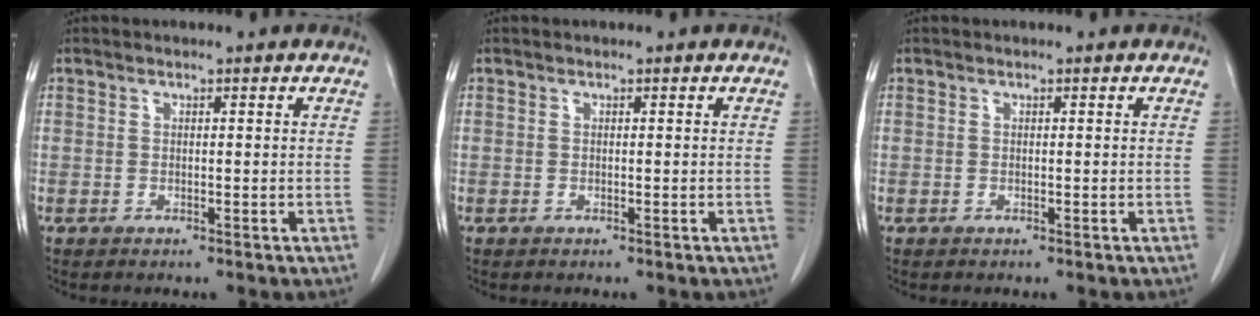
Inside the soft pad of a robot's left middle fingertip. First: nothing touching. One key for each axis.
{"total": 0.0}
{"total": 0.0}